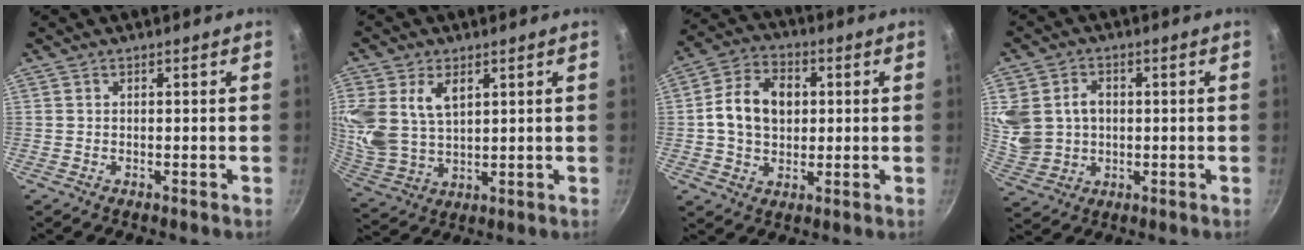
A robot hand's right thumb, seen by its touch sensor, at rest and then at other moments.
{"total": 14.4, "force": [5.1, 9.6, 9.4], "torque": [-0.206, -0.013, 0.112]}
{"total": 12.1, "force": [1.5, 8.8, 8.2], "torque": [-0.129, 0.014, 0.016]}
{"total": 12.9, "force": [1.9, 10.7, 6.9], "torque": [-0.144, 0.001, 0.044]}